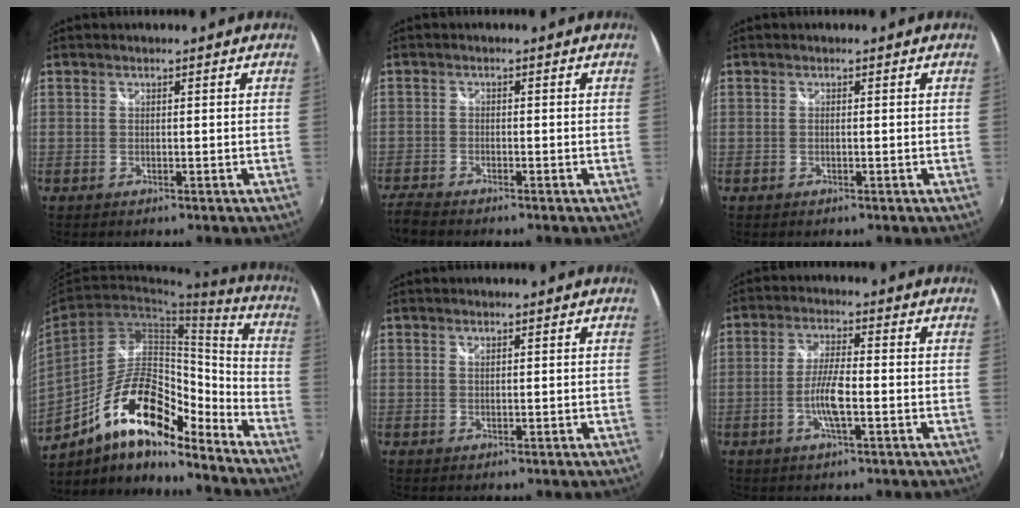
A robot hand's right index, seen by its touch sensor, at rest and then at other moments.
{"total": 3.5, "force": [-3.3, 0.4, 1.0], "torque": [-0.038, -0.015, -0.063]}
{"total": 0.0}
{"total": 17.9, "force": [-12.4, 6.1, 11.4], "torque": [-0.211, 0.009, -0.215]}
{"total": 0.6, "force": [0.5, 0.2, 0.4], "torque": [-0.006, 0.001, 0.008]}
{"total": 5.8, "force": [-1.8, 1.0, 5.4], "torque": [-0.110, -0.001, -0.034]}